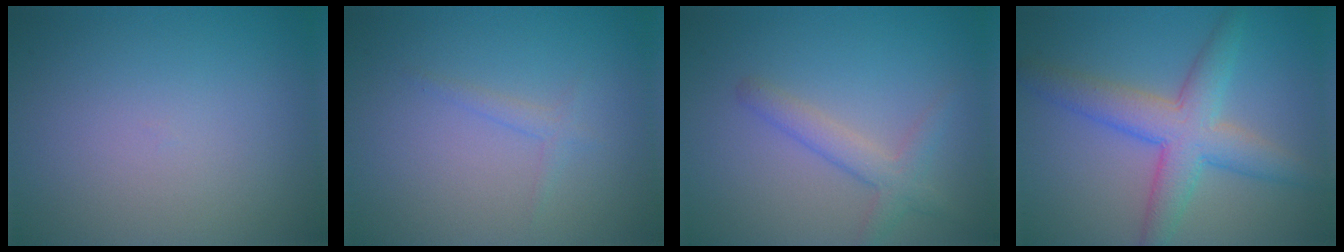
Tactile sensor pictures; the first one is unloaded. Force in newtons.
{"total": 1.0, "press": 1.0, "slide": 0.1}
{"total": 2.6, "press": 2.5, "slide": 0.1}
{"total": 5.8, "press": 5.8, "slide": 0.1}